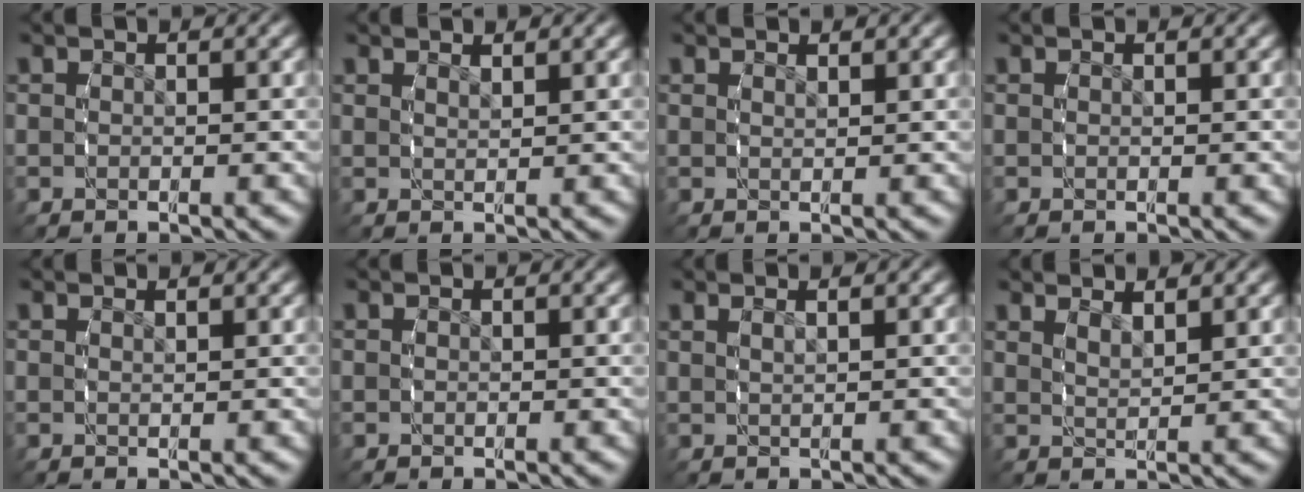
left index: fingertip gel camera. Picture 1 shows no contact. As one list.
[{"total": 1.5, "force": [1.3, -0.7, 0.1], "torque": [0.001, -0.007, 0.029]}, {"total": 1.0, "force": [0.8, -0.6, 0.1], "torque": [0.002, -0.005, 0.019]}, {"total": 0.0}, {"total": 0.8, "force": [0.5, -0.6, 0.1], "torque": [0.001, -0.003, 0.012]}, {"total": 0.0}, {"total": 1.1, "force": [0.6, -0.6, 0.7], "torque": [-0.008, 0.001, 0.019]}, {"total": 2.2, "force": [2.0, -0.4, 0.7], "torque": [-0.008, -0.009, 0.044]}]